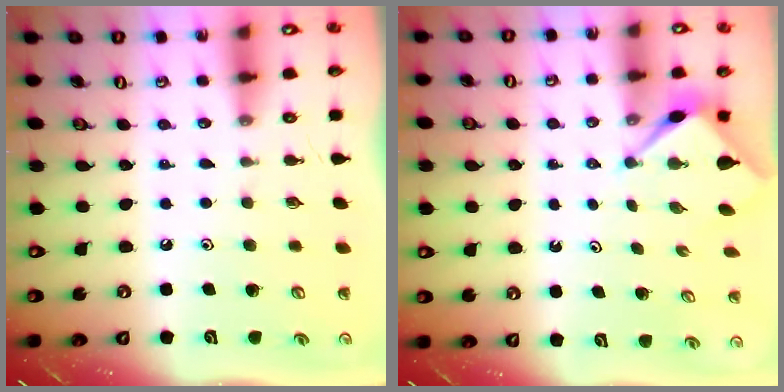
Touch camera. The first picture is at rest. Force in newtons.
{"total": 3.1, "press": 3.1, "slide": 0.3}